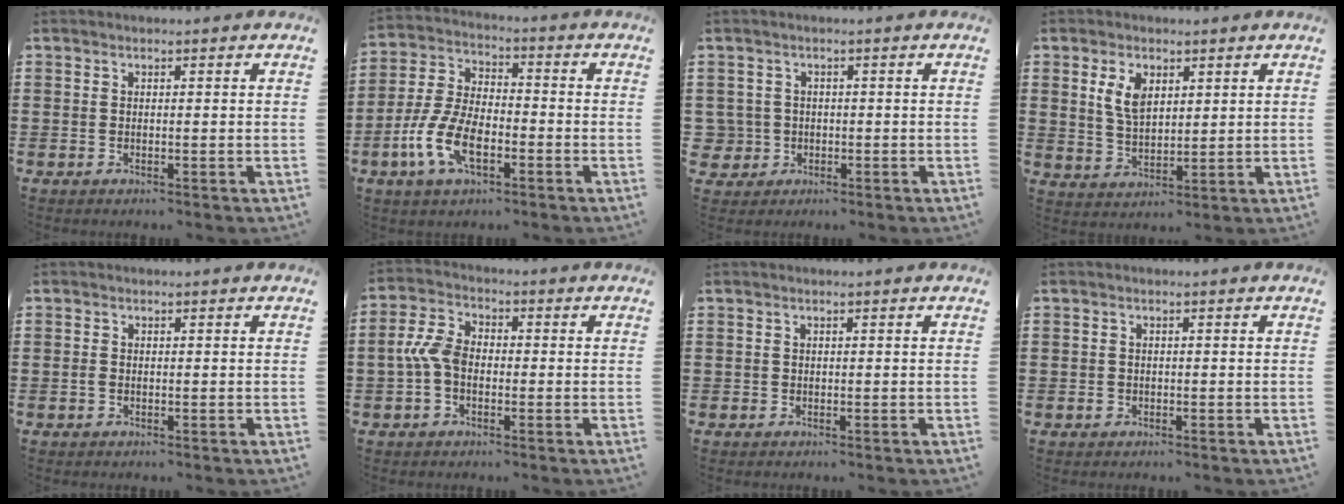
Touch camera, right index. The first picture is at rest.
{"total": 9.2, "force": [-3.7, 4.5, 7.2], "torque": [-0.182, -0.008, -0.076]}
{"total": 2.7, "force": [-0.5, 2.7, 0.3], "torque": [-0.026, 0.002, -0.016]}
{"total": 5.2, "force": [2.1, 2.9, 3.8], "torque": [-0.083, 0.010, 0.037]}
{"total": 0.7, "force": [-0.3, 0.4, 0.5], "torque": [-0.010, -0.002, -0.006]}
{"total": 5.7, "force": [-1.2, 3.6, 4.3], "torque": [-0.114, -0.003, -0.032]}
{"total": 0.0}
{"total": 0.8, "force": [-0.4, 0.6, 0.3], "torque": [-0.009, -0.001, -0.008]}